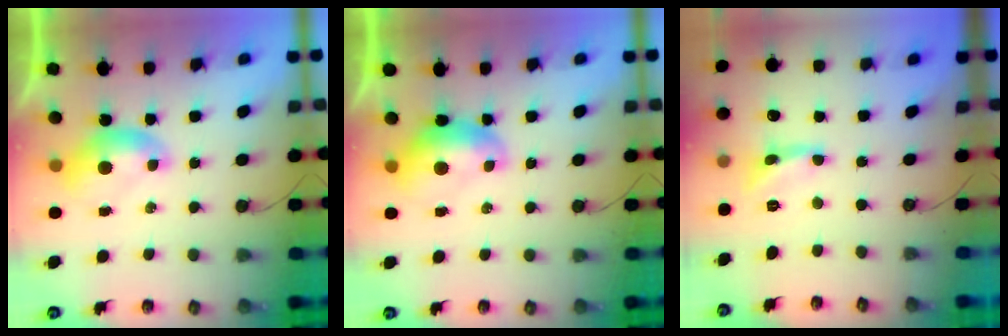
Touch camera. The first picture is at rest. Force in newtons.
{"total": 1.6, "press": 1.4, "slide": 0.6}
{"total": 1.5, "press": 1.4, "slide": 0.3}